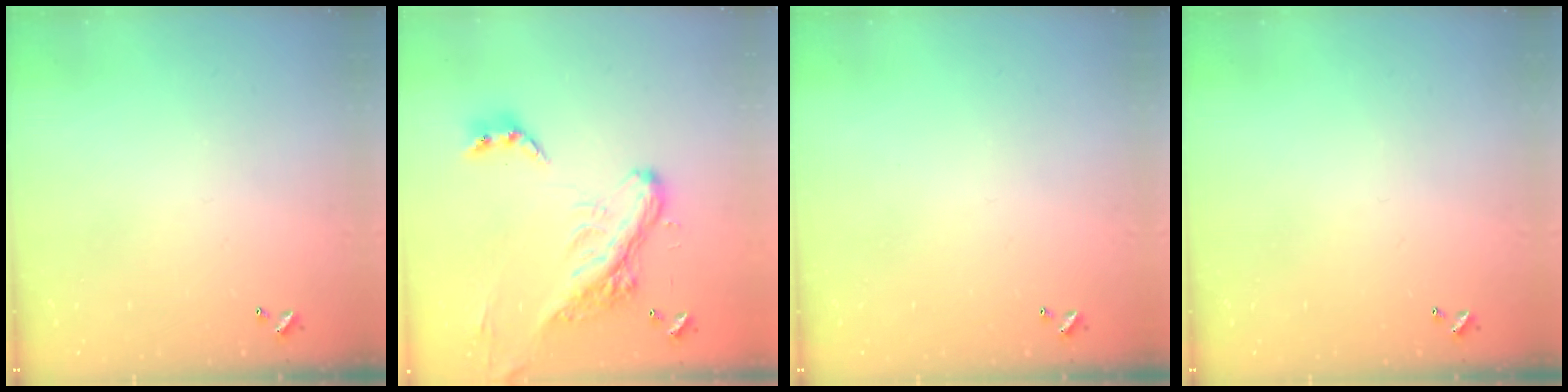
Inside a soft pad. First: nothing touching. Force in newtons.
{"total": 10.0, "press": 9.8, "slide": 2.0}
{"total": 0.0}
{"total": 0.0}